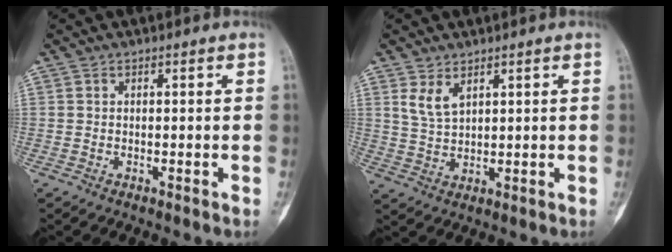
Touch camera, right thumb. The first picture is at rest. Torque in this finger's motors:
{"motor_torque": [0.23, 0.70, 0.07, -0.03, 0.00]}